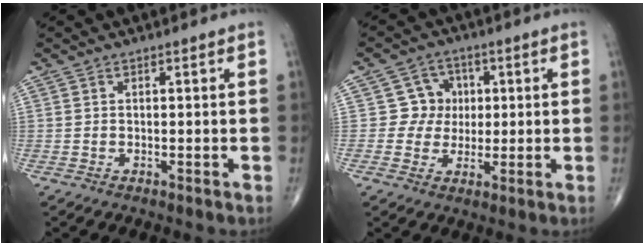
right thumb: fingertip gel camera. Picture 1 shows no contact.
{"total": 6.0, "force": [0.8, 5.8, 1.1], "torque": [0.026, 0.011, 0.004]}